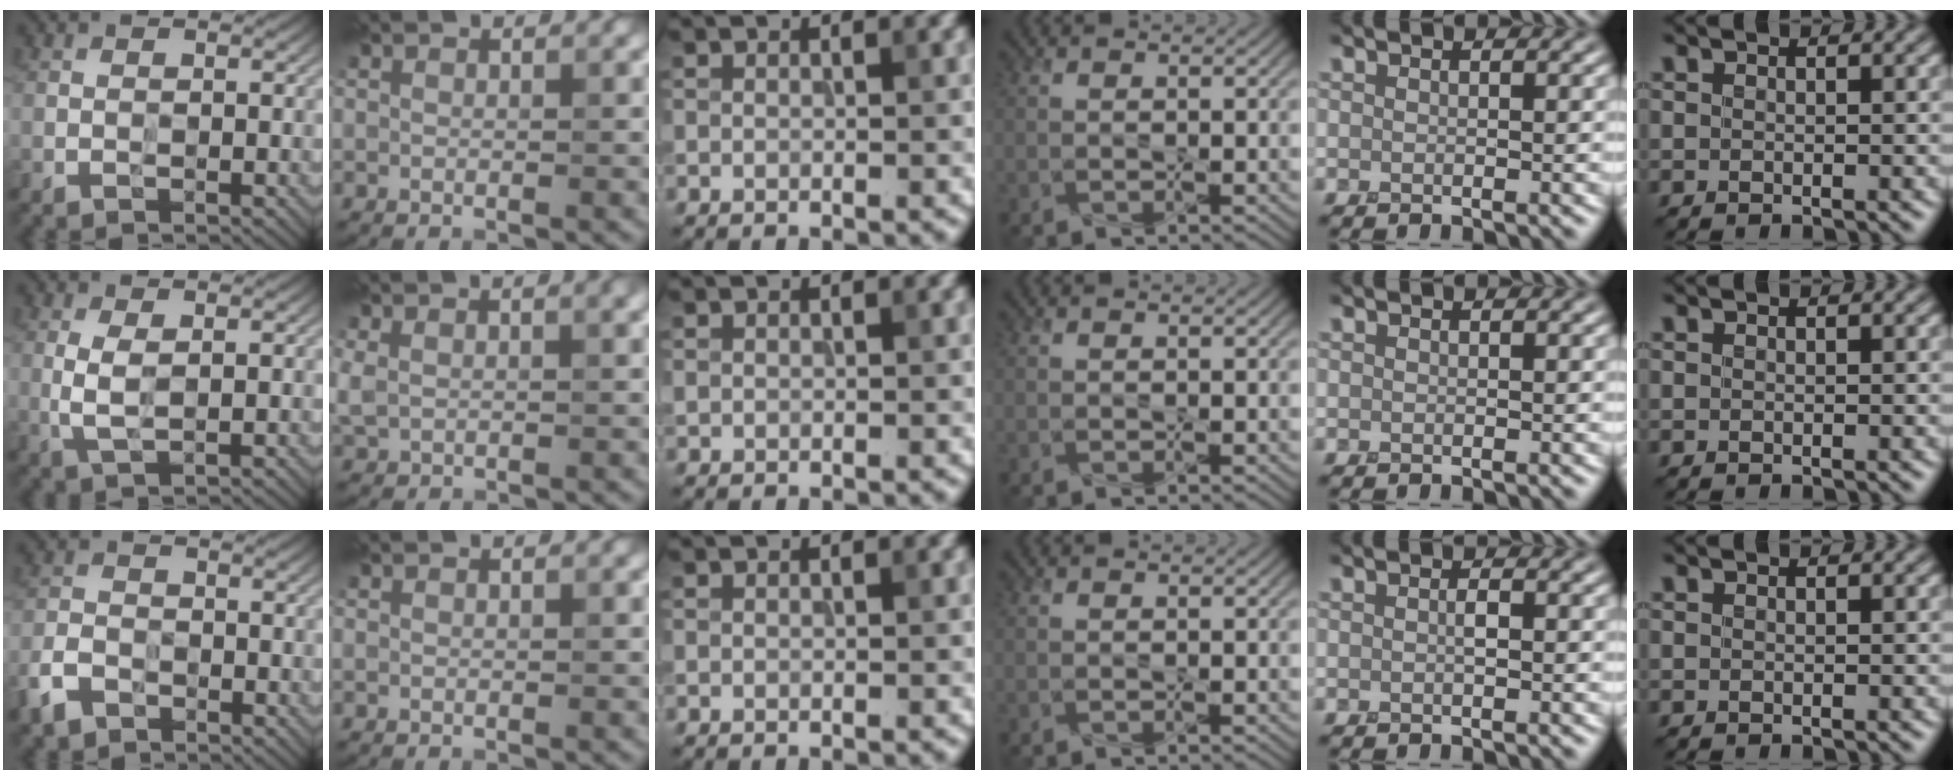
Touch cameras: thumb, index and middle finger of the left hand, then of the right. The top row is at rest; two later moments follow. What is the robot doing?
{"motion": "screw", "object": "toothpaste"}